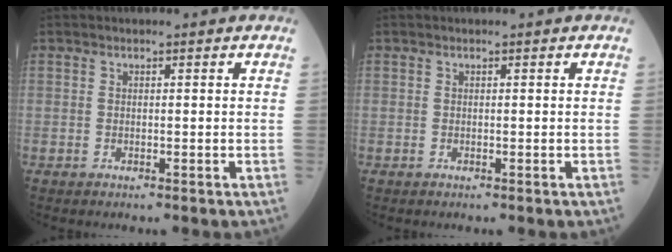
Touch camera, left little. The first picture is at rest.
{"total": 0.0}